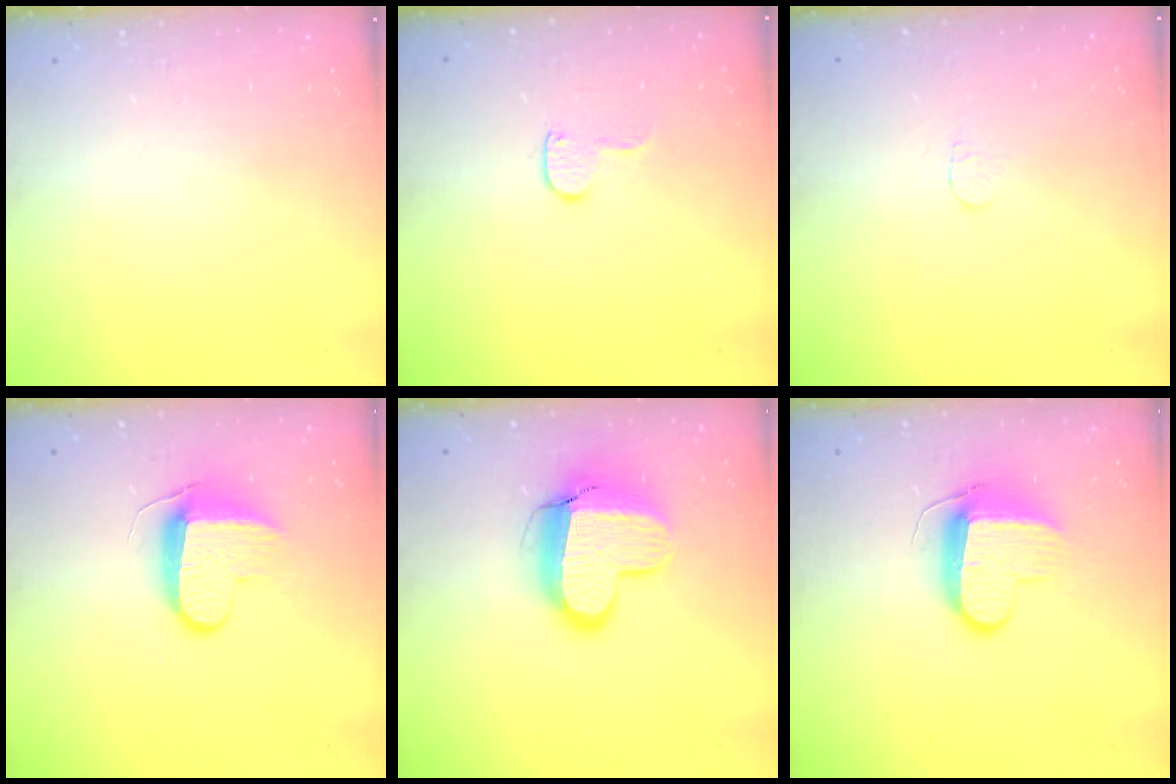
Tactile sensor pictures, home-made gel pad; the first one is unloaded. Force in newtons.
{"total": 5.6, "press": 5.5, "slide": 0.5}
{"total": 3.3, "press": 3.3, "slide": 0.3}
{"total": 9.2, "press": 9.2, "slide": 0.9}
{"total": 12.8, "press": 12.8, "slide": 1.3}
{"total": 9.6, "press": 9.6, "slide": 0.6}